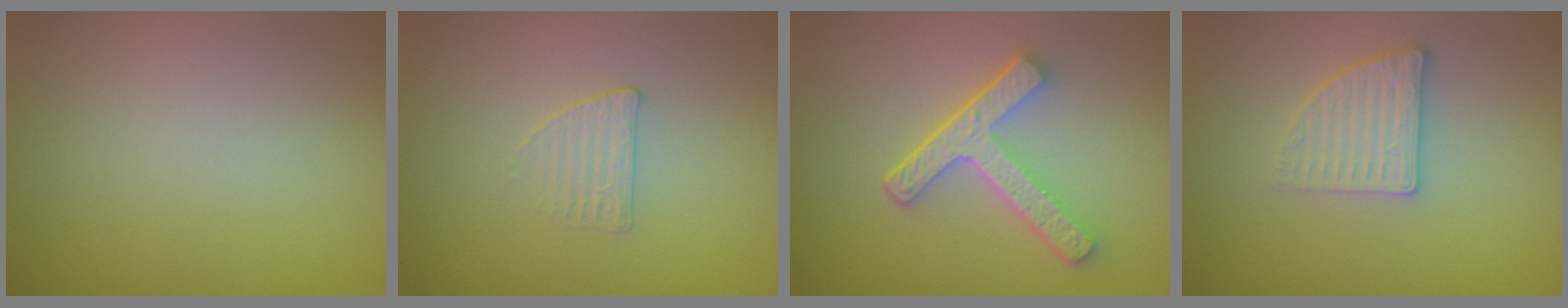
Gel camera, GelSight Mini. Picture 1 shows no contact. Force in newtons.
{"total": 1.2, "press": 0.6, "slide": 1.0}
{"total": 5.0, "press": 3.7, "slide": 3.3}
{"total": 2.6, "press": 2.3, "slide": 1.2}